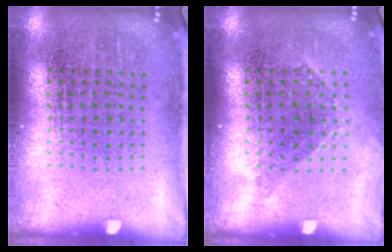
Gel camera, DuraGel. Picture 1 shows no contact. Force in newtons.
{"total": 1.1, "press": 0.9, "slide": 0.7}